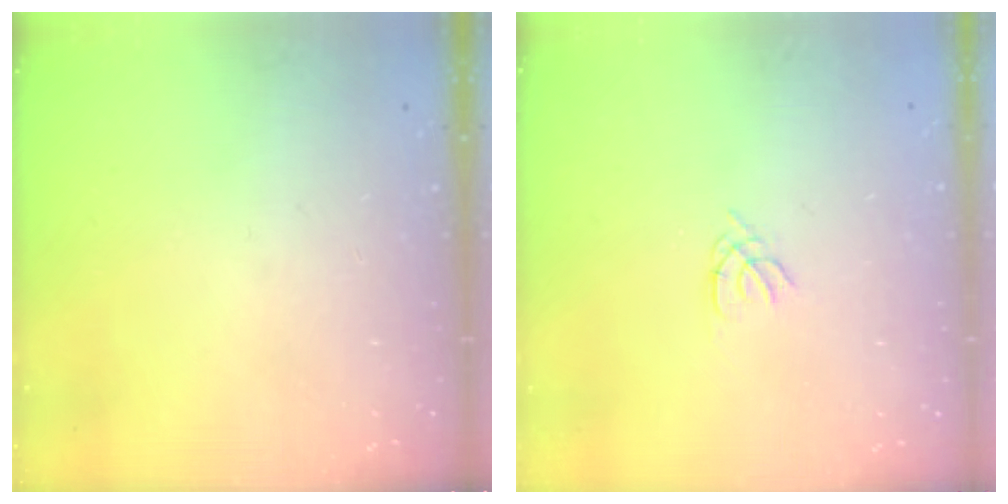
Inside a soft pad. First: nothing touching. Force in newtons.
{"total": 1.2, "press": 1.2, "slide": 0.3}